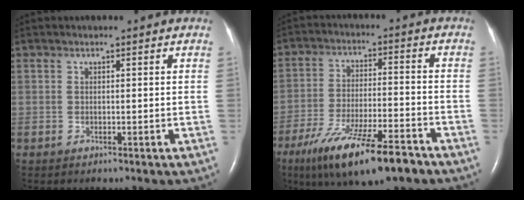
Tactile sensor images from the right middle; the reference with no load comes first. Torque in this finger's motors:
{"motor_torque": [1.16, -0.98, 0.33, 0.13]}